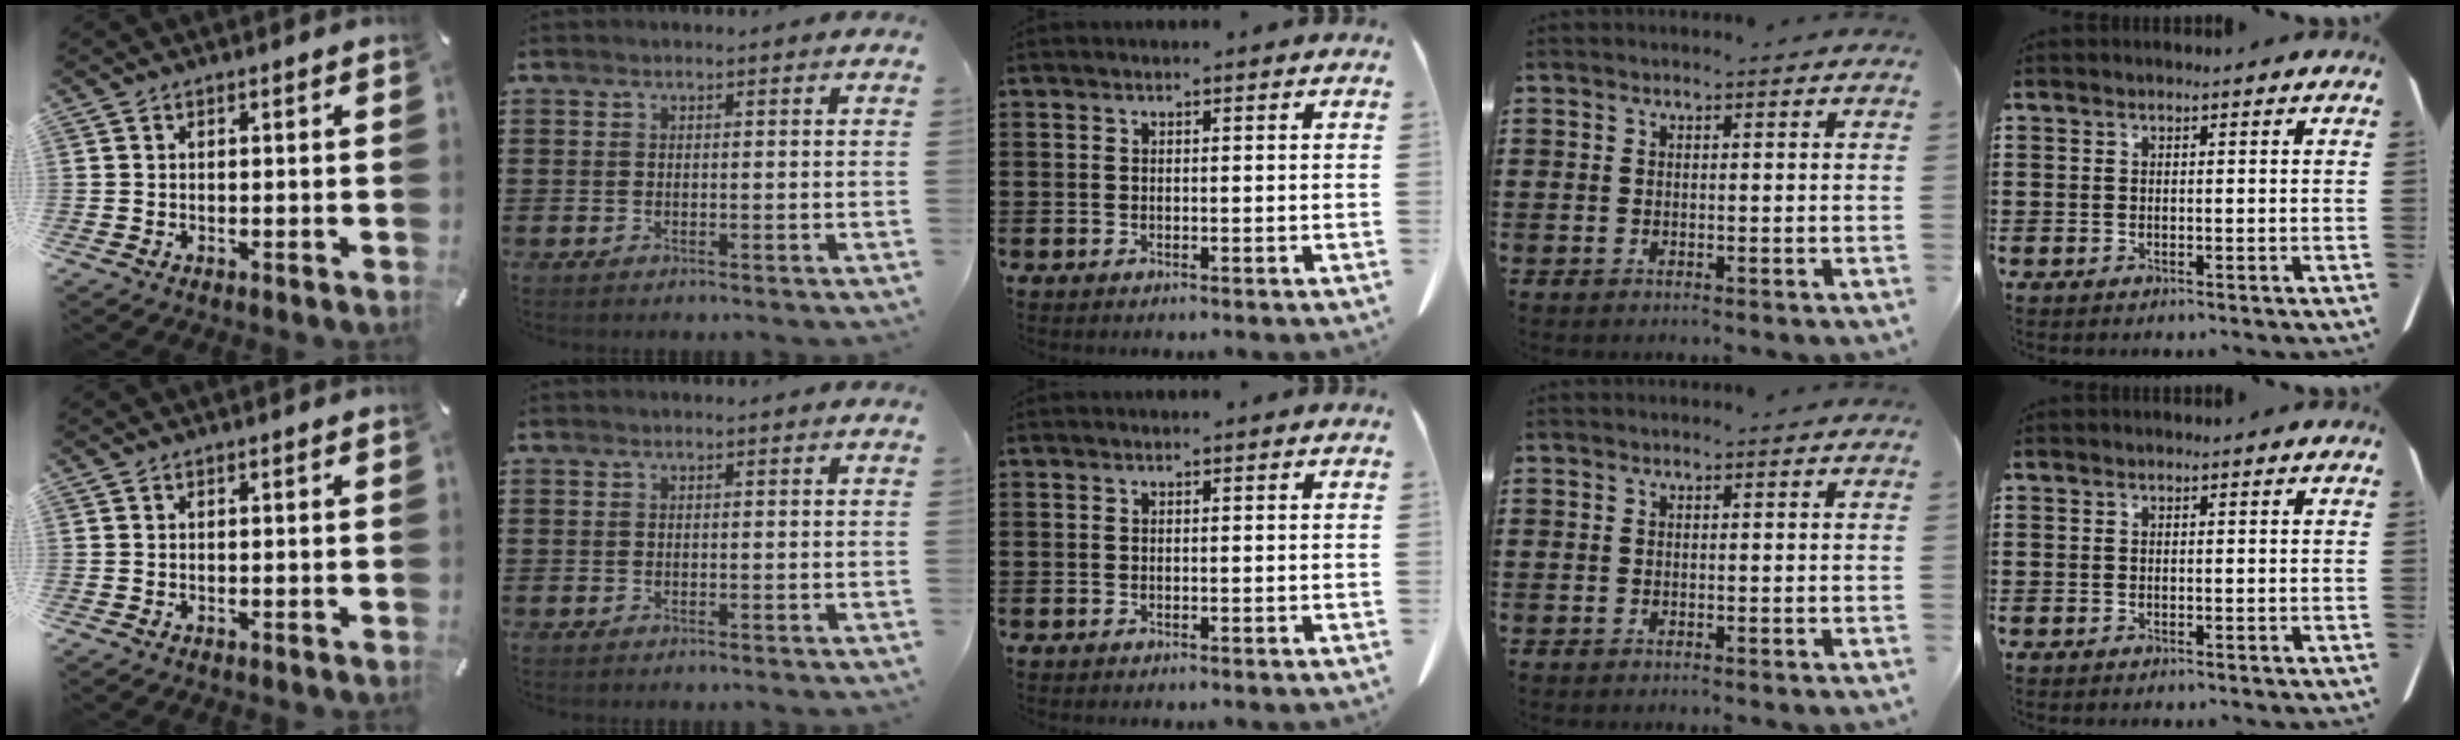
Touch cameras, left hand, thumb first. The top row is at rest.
{}